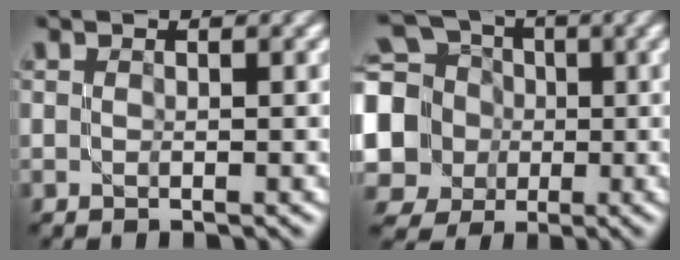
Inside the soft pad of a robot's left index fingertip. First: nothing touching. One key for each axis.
{"total": 10.1, "fx": -0.1, "fy": 9.2, "fz": 4.1, "tx": -0.117, "ty": -0.003, "tz": -0.029}